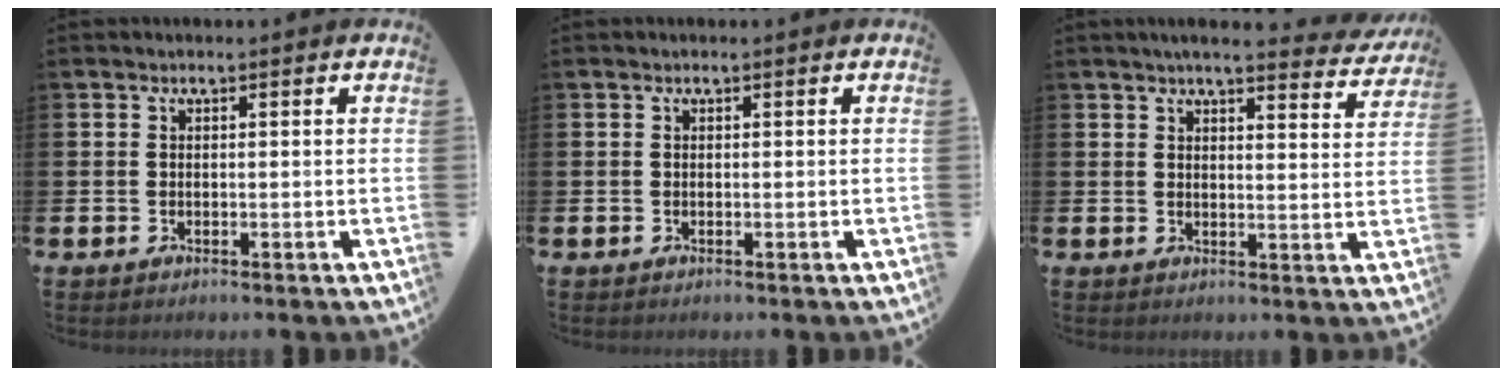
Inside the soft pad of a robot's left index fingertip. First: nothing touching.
{"total": 0.0}
{"total": 4.4, "force": [4.1, 0.1, 1.5], "torque": [-0.030, -0.024, 0.069]}